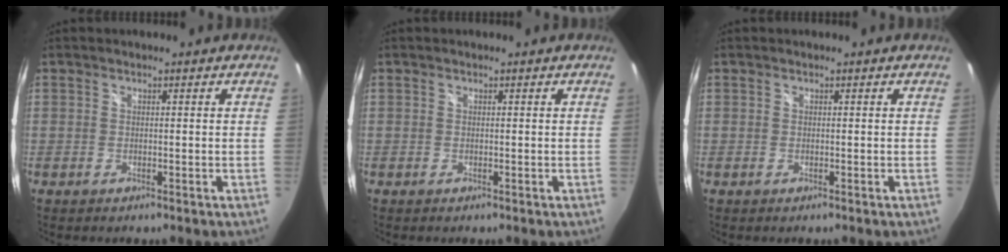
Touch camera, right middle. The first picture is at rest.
{"total": 0.0}
{"total": 0.0}